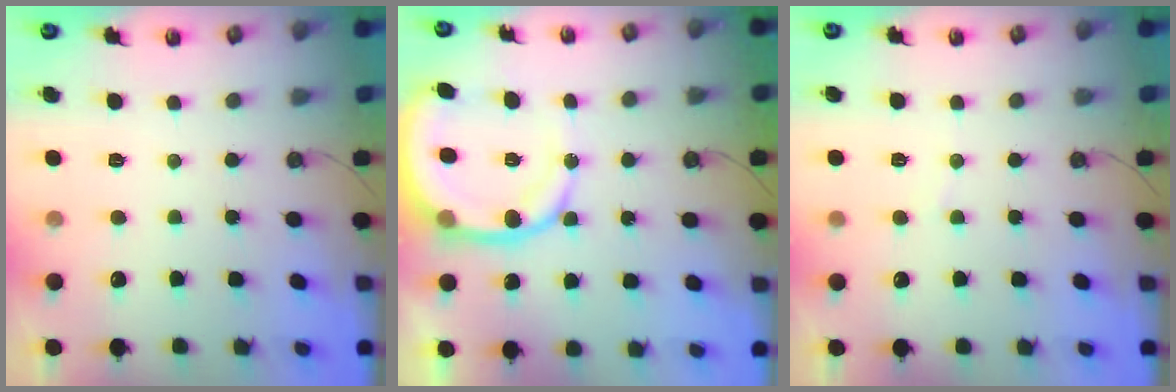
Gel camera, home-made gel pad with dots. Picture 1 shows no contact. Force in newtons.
{"total": 12.6, "press": 12.4, "slide": 2.6}
{"total": 3.0, "press": 2.9, "slide": 0.3}